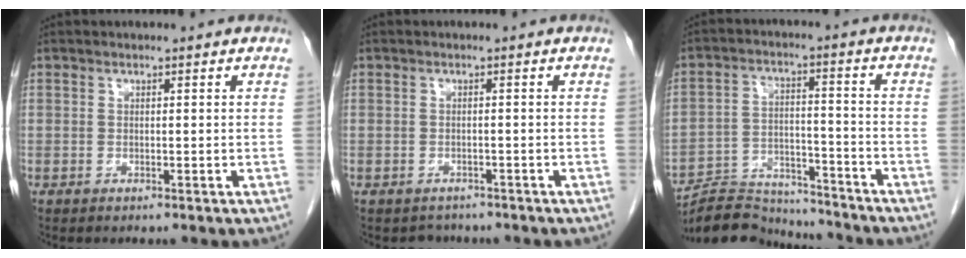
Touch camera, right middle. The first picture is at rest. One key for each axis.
{"total": 2.2, "fx": -1.9, "fy": 1.1, "fz": -0.3, "tx": -0.005, "ty": 0.000, "tz": -0.028}
{"total": 13.2, "fx": -12.9, "fy": 2.0, "fz": 2.0, "tx": -0.030, "ty": 0.017, "tz": -0.205}